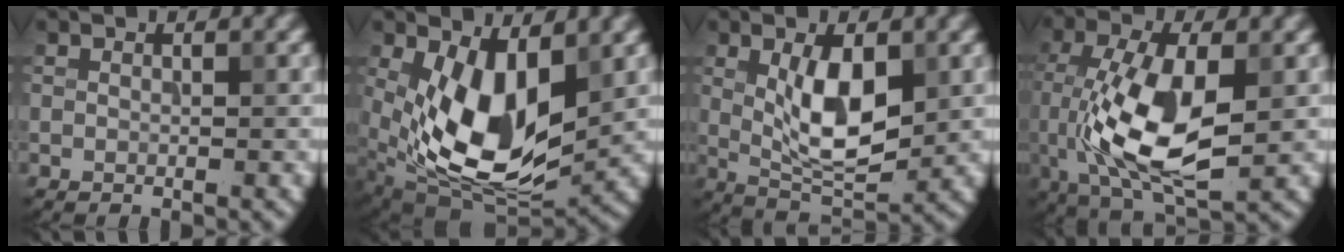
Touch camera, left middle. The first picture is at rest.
{"total": 10.6, "force": [0.3, 5.7, 8.9], "torque": [-0.169, -0.026, 0.011]}
{"total": 6.3, "force": [0.3, 2.6, 5.7], "torque": [-0.105, -0.010, 0.005]}
{"total": 9.6, "force": [-1.3, 4.2, 8.5], "torque": [-0.178, -0.012, -0.023]}